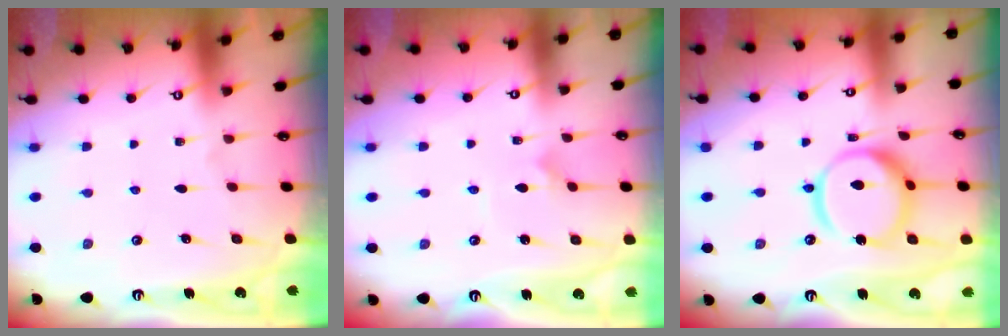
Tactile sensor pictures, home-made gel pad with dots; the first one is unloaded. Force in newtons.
{"total": 3.5, "press": 3.5, "slide": 0.3}
{"total": 13.4, "press": 13.3, "slide": 1.4}